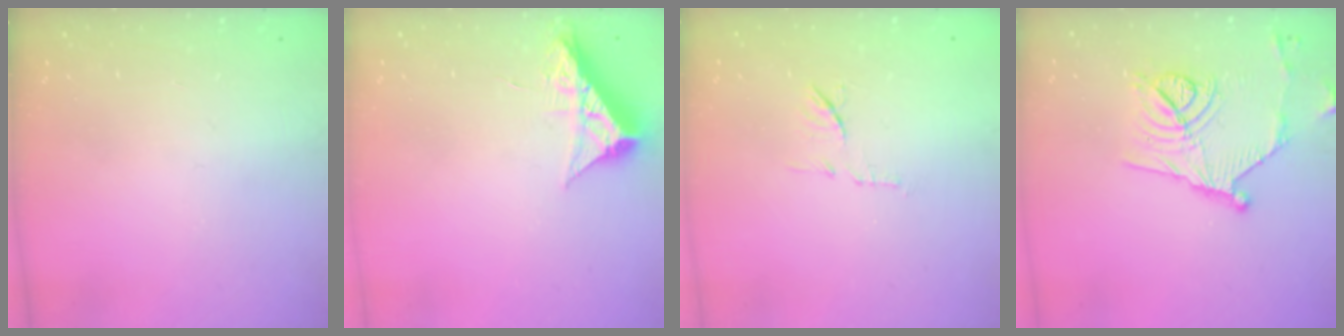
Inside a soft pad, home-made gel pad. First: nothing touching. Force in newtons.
{"total": 8.6, "press": 8.6, "slide": 0.4}
{"total": 7.1, "press": 7.1, "slide": 1.0}
{"total": 14.8, "press": 14.6, "slide": 2.2}